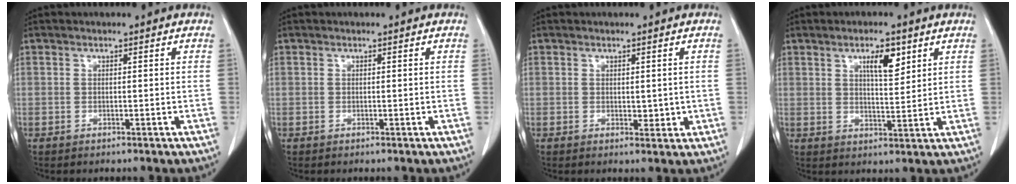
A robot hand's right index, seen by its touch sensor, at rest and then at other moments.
{"total": 0.0}
{"total": 1.8, "force": [0.2, 1.2, 1.3], "torque": [-0.015, -0.003, 0.009]}
{"total": 5.4, "force": [2.8, 1.5, 4.3], "torque": [-0.073, -0.001, 0.049]}